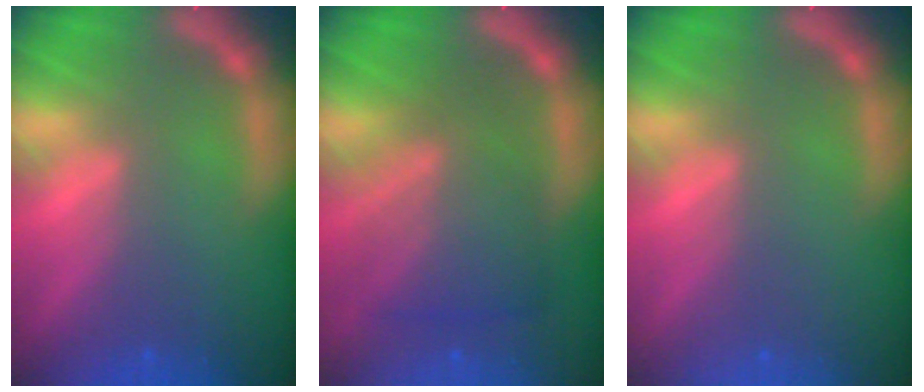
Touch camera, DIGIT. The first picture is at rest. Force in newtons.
{"total": 7.0}
{"total": 0.0}